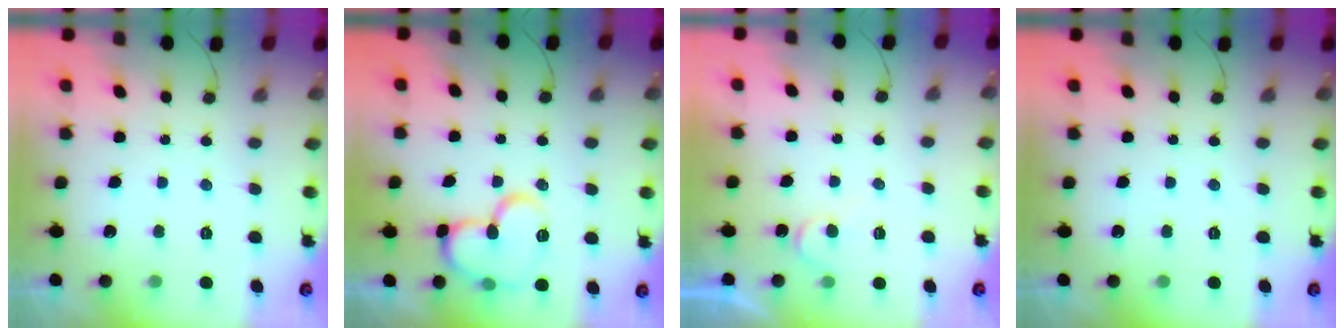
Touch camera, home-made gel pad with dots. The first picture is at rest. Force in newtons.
{"total": 13.3, "press": 13.3, "slide": 1.0}
{"total": 4.6, "press": 4.6, "slide": 0.4}
{"total": 0.0}